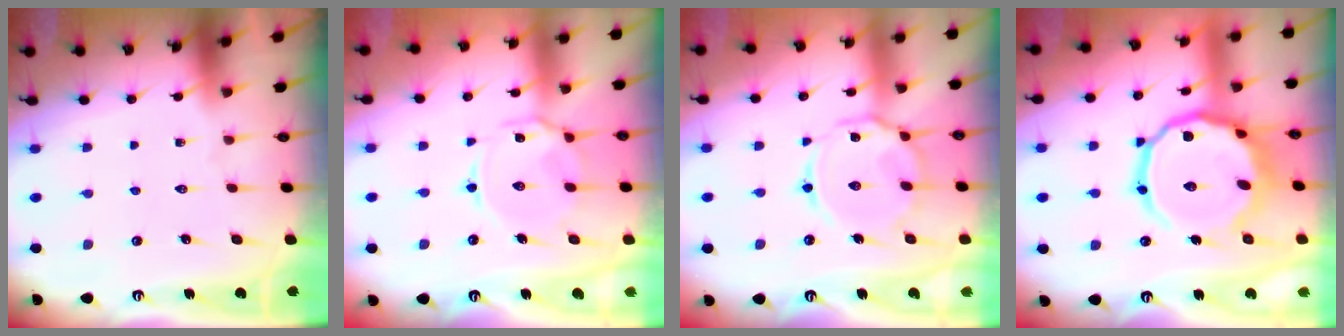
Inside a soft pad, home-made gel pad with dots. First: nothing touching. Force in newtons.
{"total": 8.7, "press": 8.6, "slide": 0.7}
{"total": 12.2, "press": 12.1, "slide": 0.9}
{"total": 19.4, "press": 19.3, "slide": 1.5}